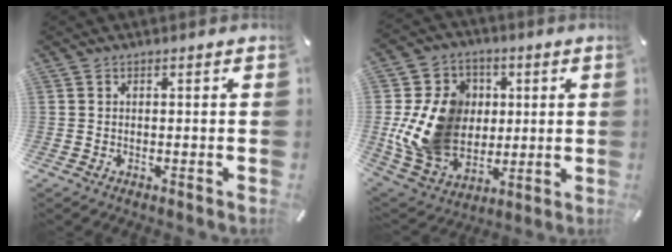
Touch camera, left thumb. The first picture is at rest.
{"total": 17.8, "force": [0.5, 15.2, 9.1], "torque": [-0.205, 0.008, 0.016]}